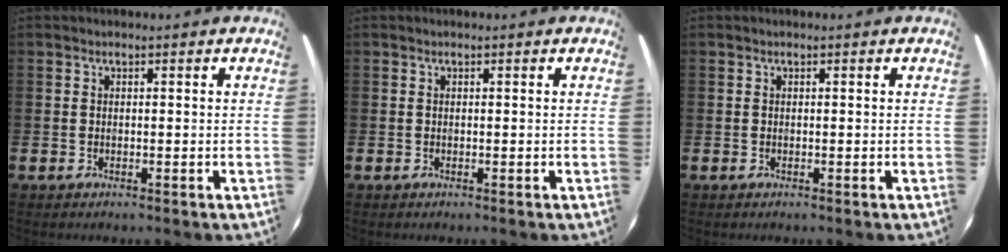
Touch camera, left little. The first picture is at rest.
{"total": 0.0}
{"total": 0.0}